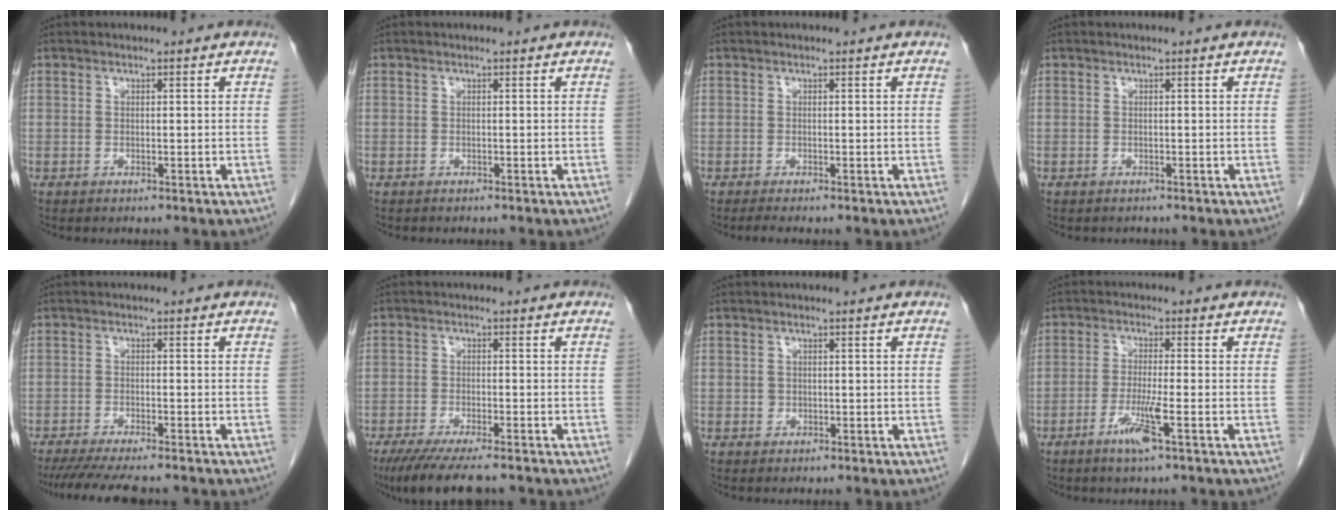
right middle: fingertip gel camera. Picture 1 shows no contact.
{"total": 0.0}
{"total": 0.9, "force": [-0.7, -0.1, 0.5], "torque": [-0.013, -0.003, -0.013]}
{"total": 0.5, "force": [-0.5, 0.2, 0.0], "torque": [-0.008, 0.000, -0.008]}
{"total": 9.9, "force": [-8.5, 1.0, 5.0], "torque": [-0.069, -0.019, -0.128]}
{"total": 9.8, "force": [-7.8, 1.5, 5.9], "torque": [-0.090, -0.021, -0.121]}
{"total": 0.6, "force": [-0.1, 0.6, 0.1], "torque": [0.000, 0.003, -0.001]}
{"total": 4.7, "force": [-2.3, -0.4, 4.1], "torque": [-0.080, -0.011, -0.046]}